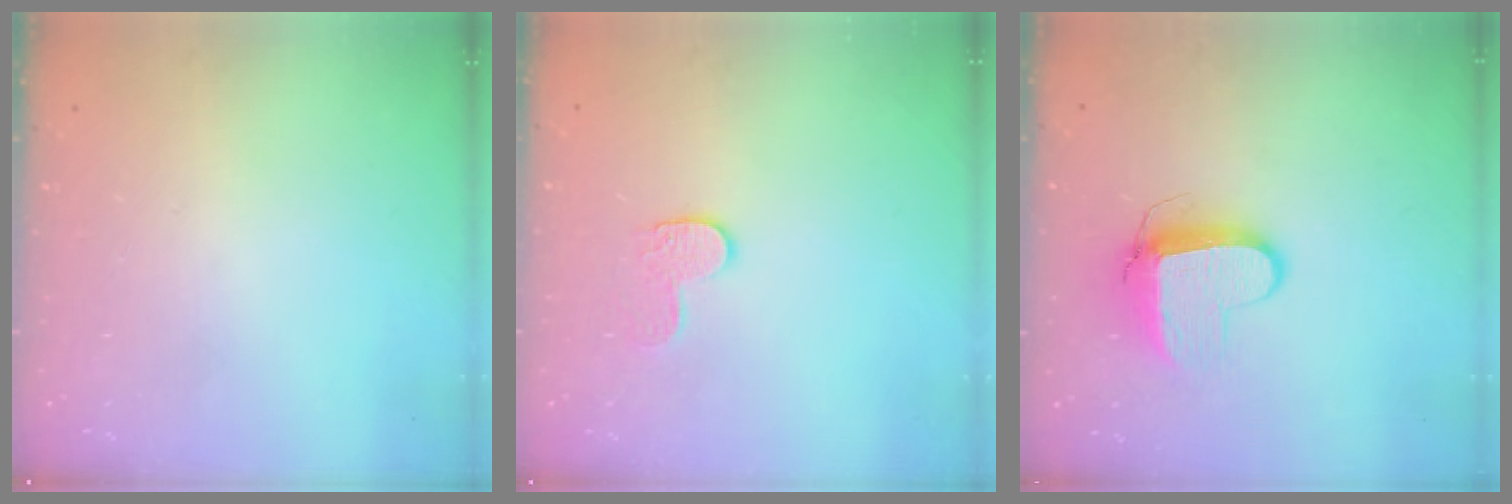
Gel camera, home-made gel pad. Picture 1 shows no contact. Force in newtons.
{"total": 7.3, "press": 7.3, "slide": 0.2}
{"total": 8.9, "press": 8.8, "slide": 1.0}